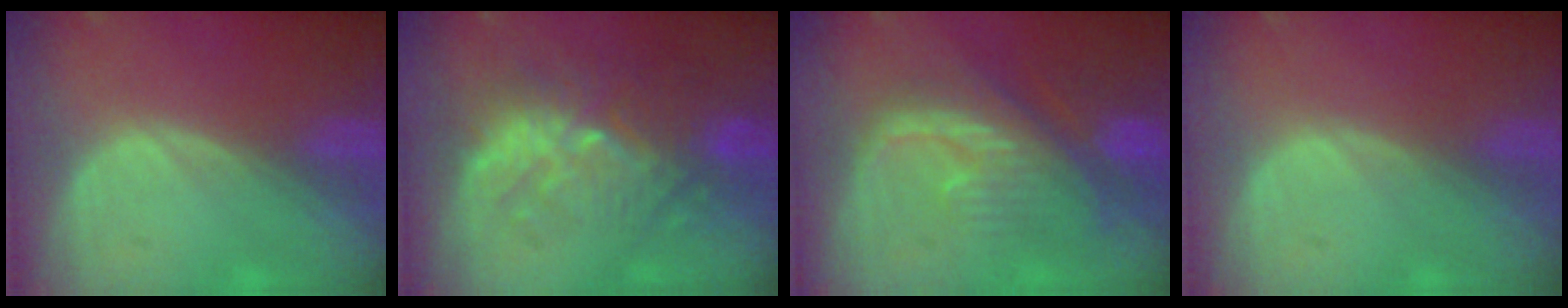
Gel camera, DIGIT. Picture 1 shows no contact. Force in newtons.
{"total": 10.1, "press": 9.4, "slide": 3.7}
{"total": 10.2, "press": 8.9, "slide": 5.0}
{"total": 0.0}